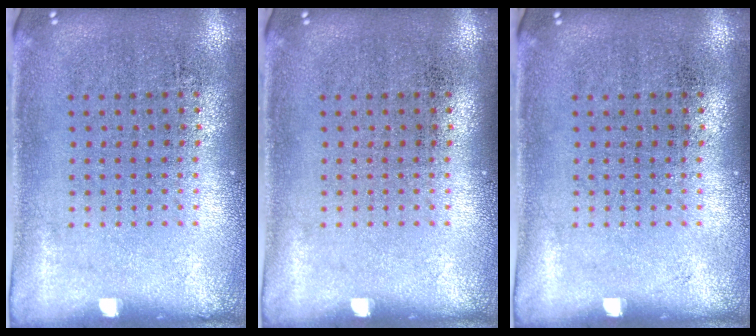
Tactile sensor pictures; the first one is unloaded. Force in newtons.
{"total": 0.0}
{"total": 0.0}